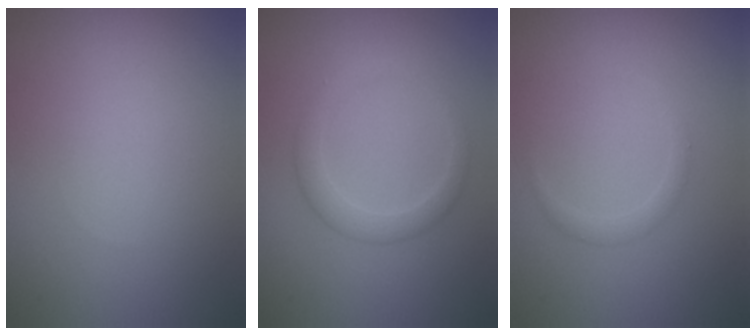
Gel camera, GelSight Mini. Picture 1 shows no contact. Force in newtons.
{"total": 2.2, "press": 2.2, "slide": 0.1}
{"total": 0.9, "press": 0.9, "slide": 0.1}